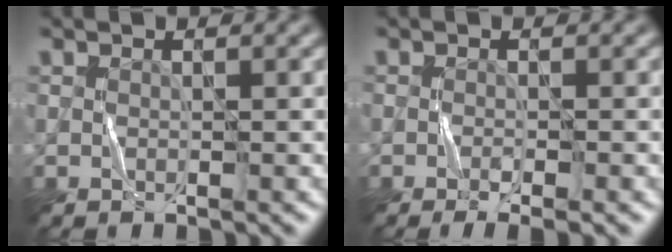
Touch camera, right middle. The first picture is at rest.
{"total": 2.6, "force": [-1.5, 0.5, 2.1], "torque": [-0.036, -0.001, -0.025]}